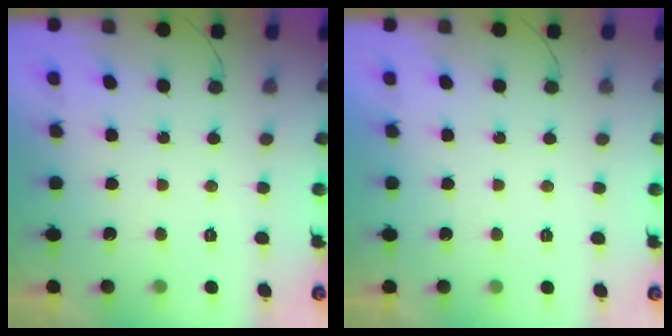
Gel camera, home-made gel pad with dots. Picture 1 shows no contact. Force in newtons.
{"total": 1.7, "press": 1.7, "slide": 0.0}